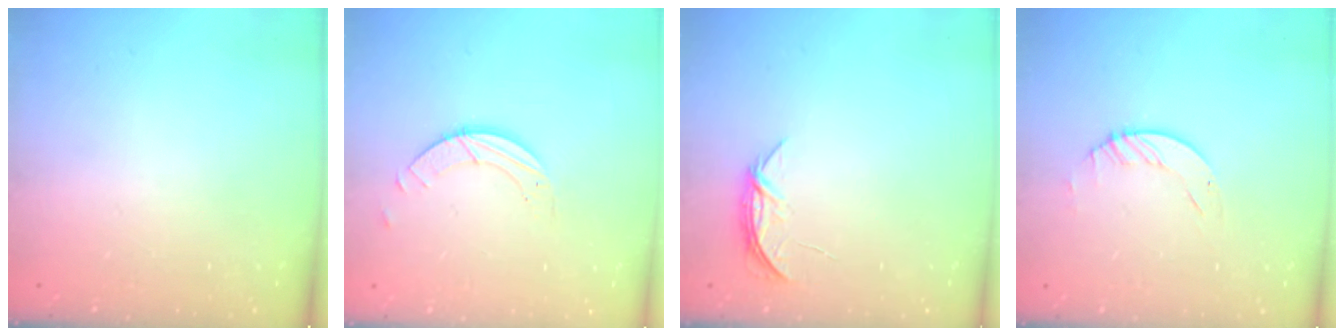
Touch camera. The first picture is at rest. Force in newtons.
{"total": 3.2, "press": 3.2, "slide": 0.3}
{"total": 4.4, "press": 4.3, "slide": 0.5}
{"total": 1.2, "press": 1.2, "slide": 0.2}